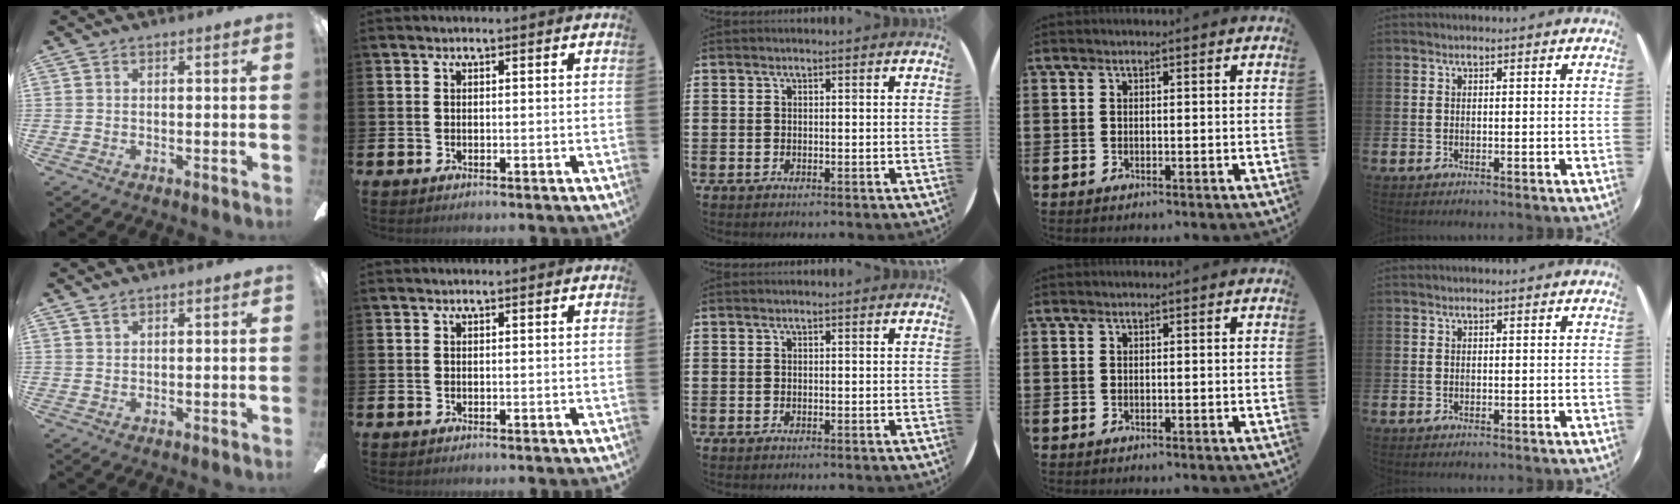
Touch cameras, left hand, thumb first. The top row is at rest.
{"thumb": {"total": 0.8, "force": [0.8, 0.2, 0.2], "torque": [-0.004, 0.000, 0.015]}}